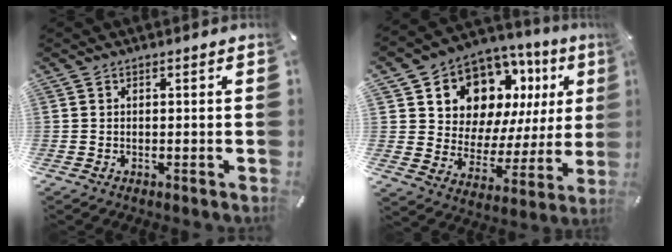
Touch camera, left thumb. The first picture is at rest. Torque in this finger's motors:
{"motor_torque": [2.51, 2.51, 1.49, -1.28, 0.10]}